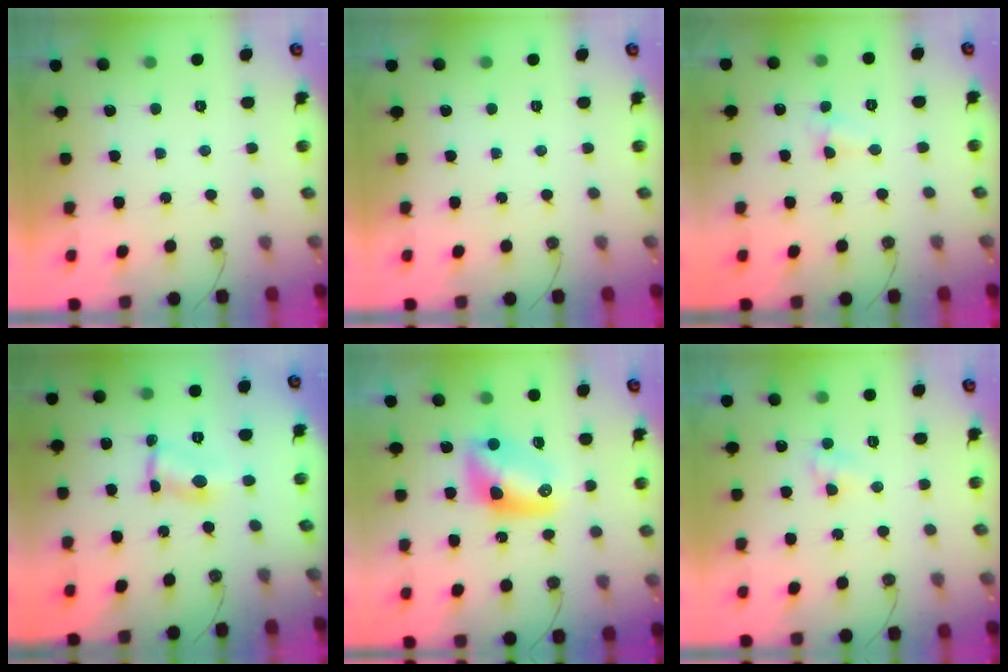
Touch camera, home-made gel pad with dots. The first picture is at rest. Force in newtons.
{"total": 0.0}
{"total": 3.8, "press": 3.8, "slide": 0.5}
{"total": 1.6, "press": 1.5, "slide": 0.1}
{"total": 10.0, "press": 10.0, "slide": 0.6}
{"total": 4.8, "press": 4.8, "slide": 0.3}